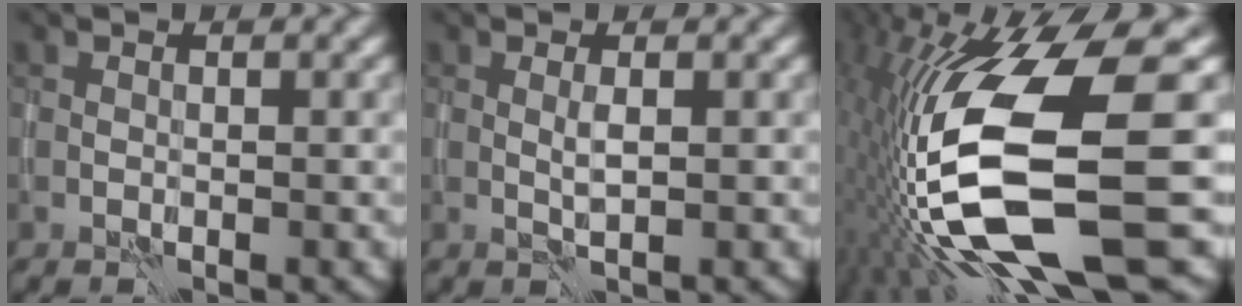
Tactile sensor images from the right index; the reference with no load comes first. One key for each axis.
{"total": 0.9, "fx": 0.1, "fy": 0.0, "fz": 0.9, "tx": -0.022, "ty": 0.000, "tz": 0.003}
{"total": 15.1, "fx": -2.7, "fy": 4.3, "fz": 14.2, "tx": -0.284, "ty": -0.008, "tz": -0.035}